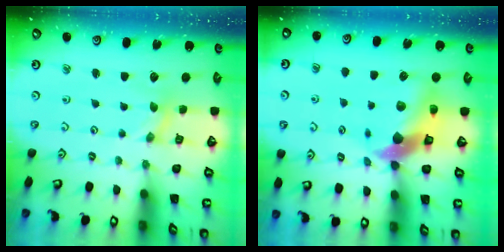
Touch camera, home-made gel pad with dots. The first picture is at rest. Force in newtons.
{"total": 12.0, "press": 11.8, "slide": 1.7}